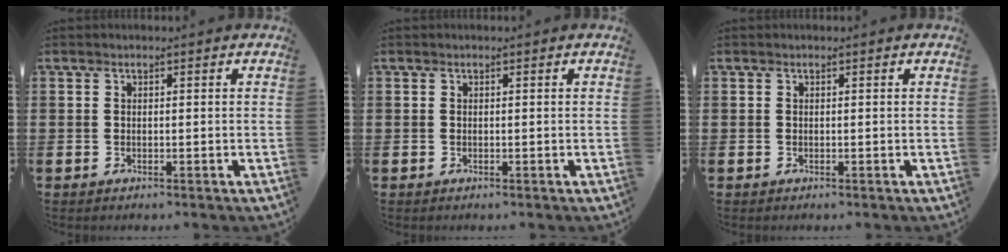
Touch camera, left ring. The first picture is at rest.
{"total": 0.0}
{"total": 0.0}